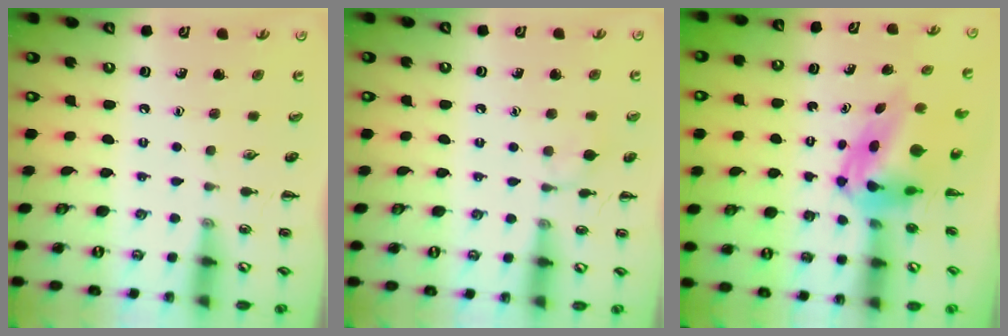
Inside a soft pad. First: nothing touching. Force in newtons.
{"total": 5.8, "press": 5.5, "slide": 1.8}
{"total": 5.9, "press": 5.7, "slide": 1.6}